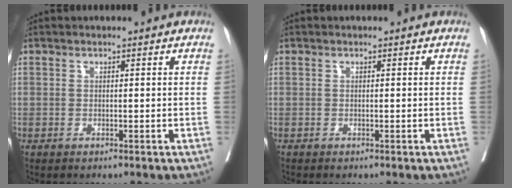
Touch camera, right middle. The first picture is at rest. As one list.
[{"total": 0.0}]